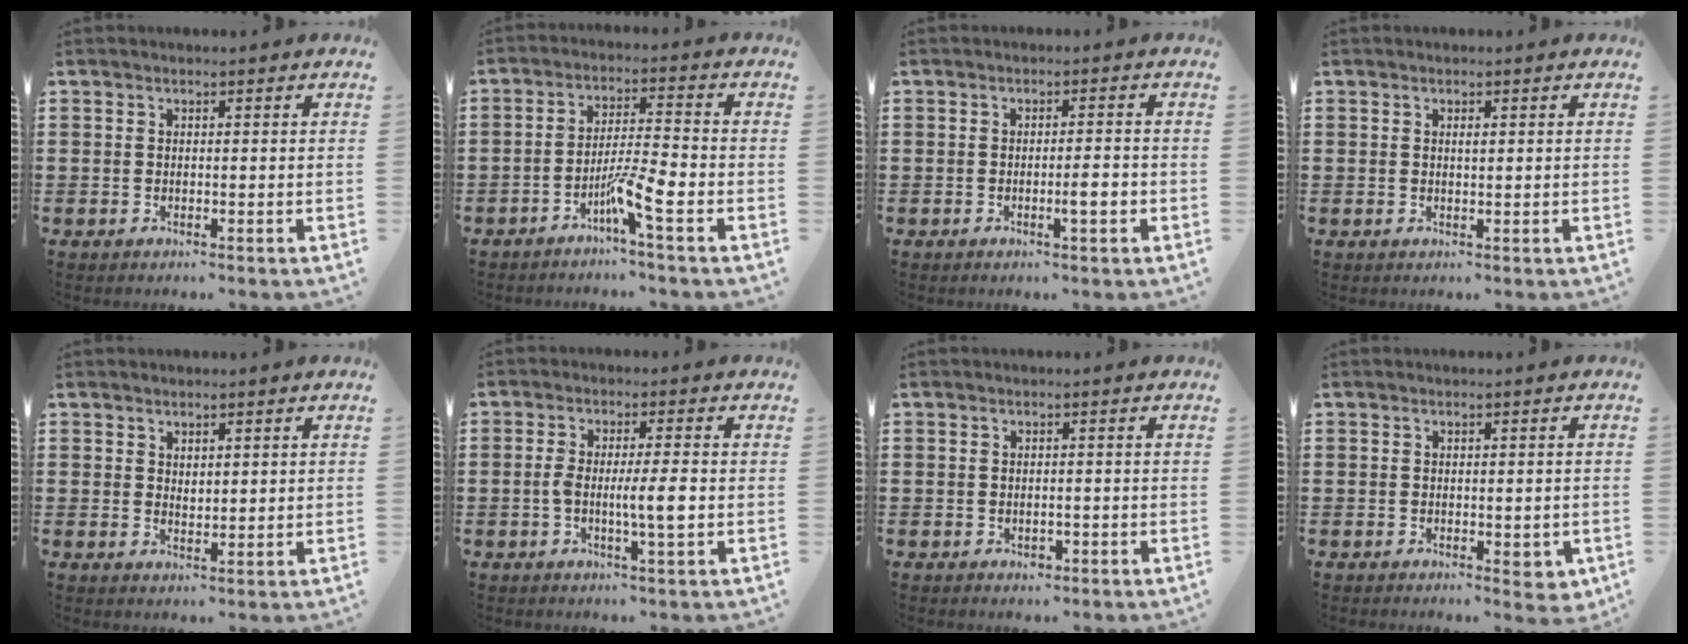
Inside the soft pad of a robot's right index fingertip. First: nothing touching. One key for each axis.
{"total": 6.4, "fx": -3.5, "fy": 0.1, "fz": 5.3, "tx": -0.109, "ty": -0.010, "tz": -0.066}
{"total": 2.9, "fx": -0.9, "fy": 0.3, "fz": 2.8, "tx": -0.047, "ty": -0.002, "tz": -0.016}
{"total": 0.8, "fx": 0.3, "fy": 0.2, "fz": 0.7, "tx": -0.015, "ty": 0.000, "tz": 0.005}
{"total": 1.7, "fx": 1.5, "fy": 0.8, "fz": 0.3, "tx": -0.008, "ty": 0.005, "tz": 0.028}
{"total": 5.4, "fx": -0.8, "fy": 0.5, "fz": 5.3, "tx": -0.109, "ty": -0.007, "tz": -0.023}
{"total": 1.1, "fx": -0.4, "fy": 0.7, "fz": 0.7, "tx": -0.015, "ty": 0.001, "tz": -0.008}
{"total": 1.9, "fx": -0.5, "fy": 0.8, "fz": 1.6, "tx": -0.027, "ty": -0.002, "tz": -0.007}